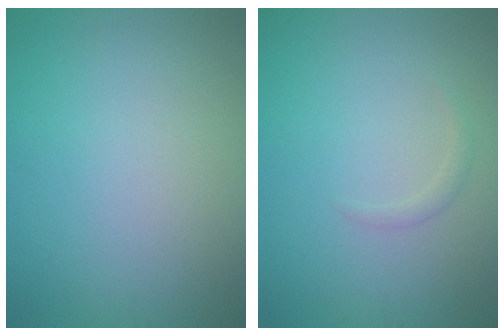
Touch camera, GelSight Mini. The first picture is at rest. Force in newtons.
{"total": 0.8, "press": 0.8, "slide": 0.0}